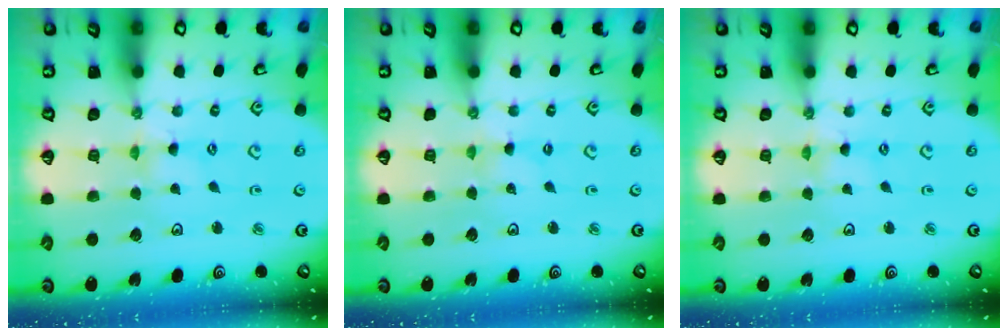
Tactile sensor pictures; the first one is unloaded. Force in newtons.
{"total": 0.0}
{"total": 0.0}